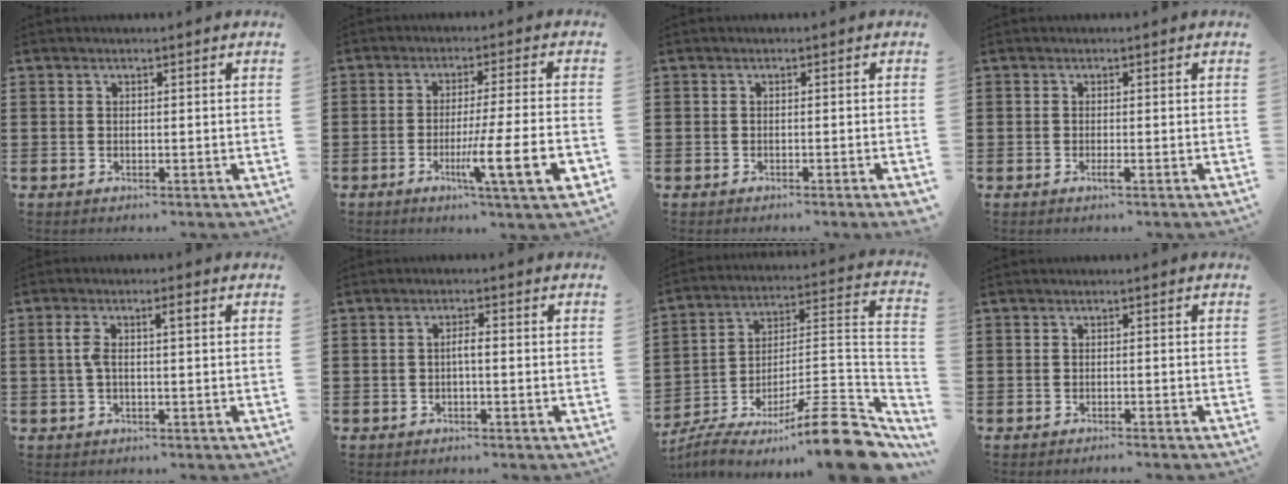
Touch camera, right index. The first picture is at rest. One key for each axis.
{"total": 10.6, "fx": -3.6, "fy": 0.2, "fz": 9.9, "tx": -0.169, "ty": -0.010, "tz": -0.063}
{"total": 0.9, "fx": -0.6, "fy": -0.1, "fz": 0.7, "tx": -0.011, "ty": -0.003, "tz": -0.011}
{"total": 0.9, "fx": -0.6, "fy": 0.0, "fz": 0.6, "tx": -0.011, "ty": -0.002, "tz": -0.011}
{"total": 3.6, "fx": 0.4, "fy": 0.8, "fz": 3.5, "tx": -0.076, "ty": 0.005, "tz": 0.001}
{"total": 1.7, "fx": -0.4, "fy": 0.3, "fz": 1.6, "tx": -0.031, "ty": 0.002, "tz": -0.008}
{"total": 12.6, "fx": -8.6, "fy": 1.5, "fz": 9.1, "tx": -0.130, "ty": 0.019, "tz": -0.150}
{"total": 0.9, "fx": -0.8, "fy": -0.3, "fz": 0.2, "tx": -0.006, "ty": -0.003, "tz": -0.015}